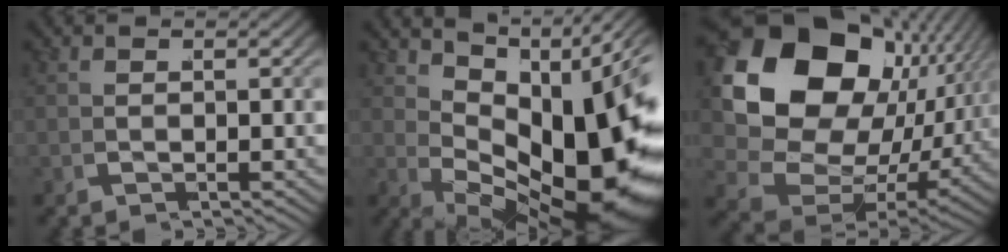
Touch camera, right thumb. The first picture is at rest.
{"total": 18.7, "force": [-0.5, 10.8, 15.3], "torque": [-0.225, -0.040, 0.027]}
{"total": 18.7, "force": [0.9, 13.0, 13.4], "torque": [-0.268, -0.044, 0.040]}